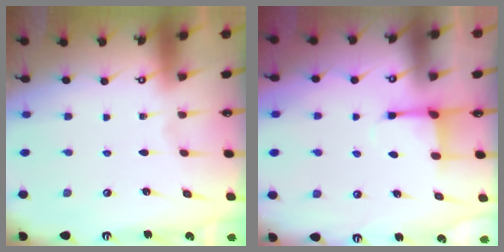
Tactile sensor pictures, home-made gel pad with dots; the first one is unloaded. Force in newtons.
{"total": 3.3, "press": 3.1, "slide": 0.9}